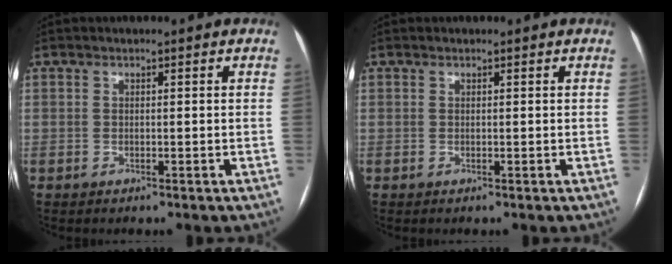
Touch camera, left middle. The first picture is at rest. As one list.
[{"total": 0.0}]